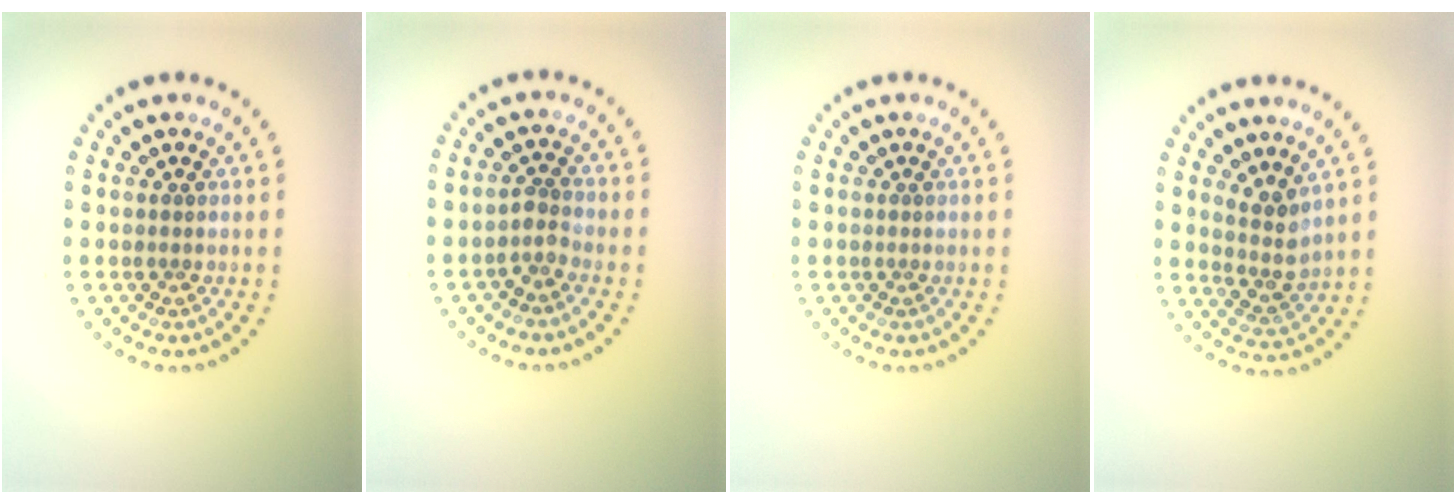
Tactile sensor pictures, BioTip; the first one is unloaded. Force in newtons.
{"total": 1.5, "press": 1.2, "slide": 0.9}
{"total": 0.0}
{"total": 2.6, "press": 2.1, "slide": 1.6}